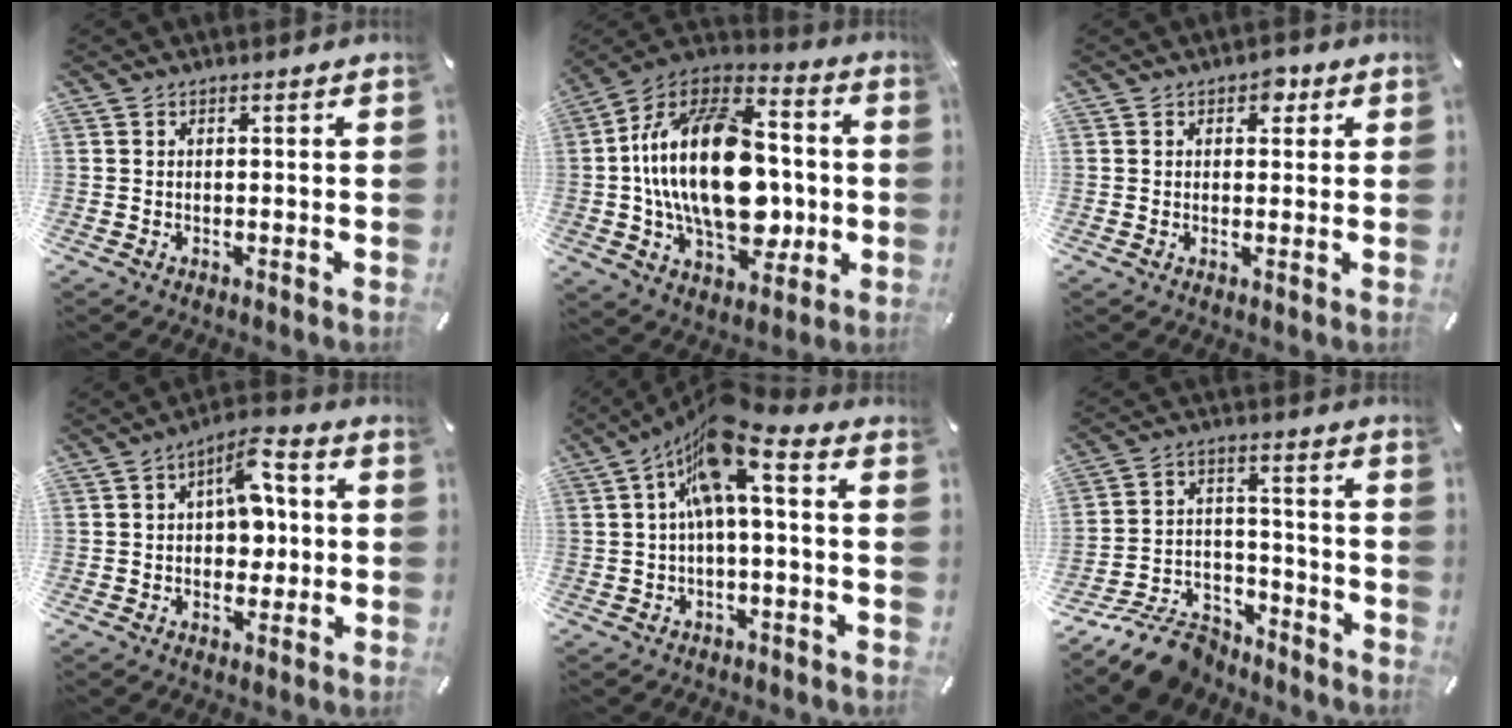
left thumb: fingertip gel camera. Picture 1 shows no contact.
{"total": 26.5, "force": [-1.0, 16.0, 21.0], "torque": [-0.407, 0.008, -0.016]}
{"total": 2.9, "force": [1.2, 2.0, 1.7], "torque": [-0.006, -0.006, 0.012]}
{"total": 9.6, "force": [1.3, 6.0, 7.4], "torque": [-0.100, -0.002, 0.021]}
{"total": 11.7, "force": [3.5, 3.2, 10.7], "torque": [-0.199, -0.020, 0.058]}
{"total": 12.2, "force": [-9.6, 6.2, 4.2], "torque": [-0.060, 0.067, -0.172]}